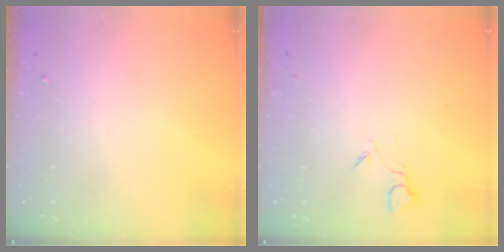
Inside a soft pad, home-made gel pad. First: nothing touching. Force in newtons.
{"total": 2.7, "press": 2.7, "slide": 0.3}